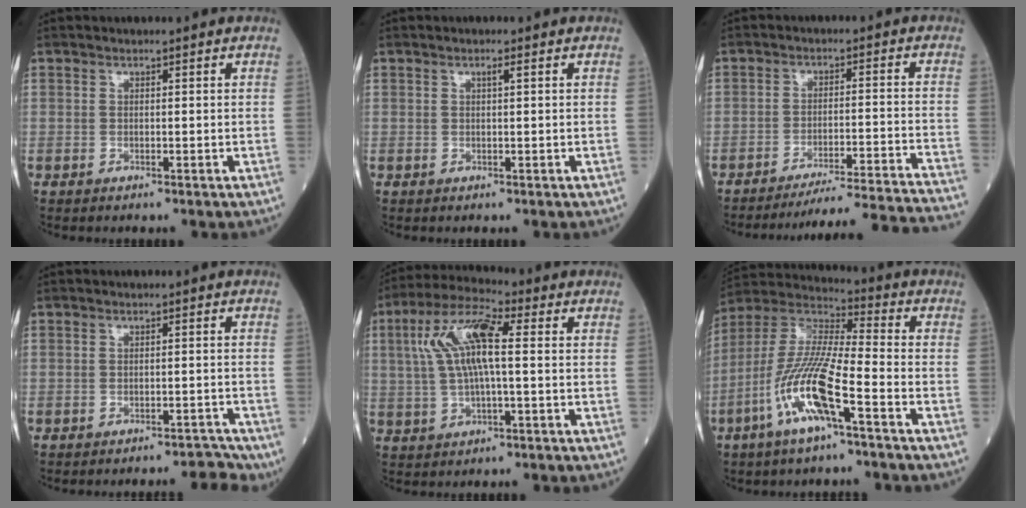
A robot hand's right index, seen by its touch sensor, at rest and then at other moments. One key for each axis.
{"total": 0.8, "fx": 0.3, "fy": 0.0, "fz": 0.7, "tx": -0.015, "ty": 0.001, "tz": 0.006}
{"total": 20.6, "fx": -19.7, "fy": -3.2, "fz": 5.3, "tx": -0.034, "ty": -0.035, "tz": -0.261}
{"total": 4.8, "fx": -4.7, "fy": 1.0, "fz": 0.8, "tx": 0.004, "ty": 0.009, "tz": -0.055}
{"total": 10.3, "fx": 1.6, "fy": 2.3, "fz": 10.0, "tx": -0.210, "ty": 0.024, "tz": 0.028}
{"total": 13.7, "fx": -6.0, "fy": 1.6, "fz": 12.3, "tx": -0.261, "ty": -0.006, "tz": -0.120}